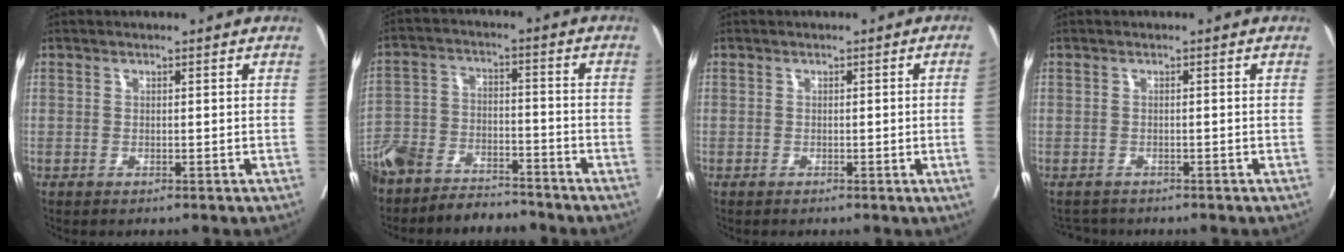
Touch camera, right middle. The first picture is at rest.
{"total": 13.5, "force": [-11.8, 4.9, 4.2], "torque": [-0.082, 0.011, -0.200]}
{"total": 2.3, "force": [-0.3, -1.0, 2.1], "torque": [-0.021, -0.001, -0.001]}
{"total": 2.1, "force": [-2.0, 0.8, -0.2], "torque": [0.002, -0.006, -0.033]}